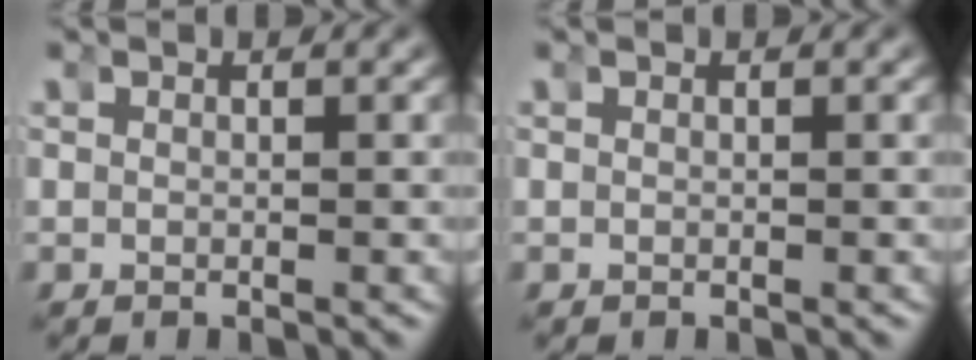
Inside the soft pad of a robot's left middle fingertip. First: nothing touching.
{"total": 0.0}